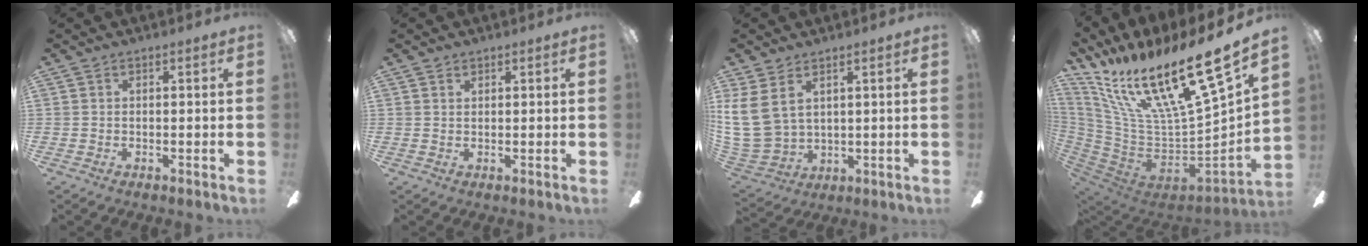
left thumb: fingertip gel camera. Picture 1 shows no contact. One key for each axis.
{"total": 0.8, "fx": 0.6, "fy": 0.4, "fz": 0.4, "tx": -0.009, "ty": 0.002, "tz": 0.011}
{"total": 11.6, "fx": 4.7, "fy": 8.0, "fz": 7.1, "tx": -0.182, "ty": -0.021, "tz": 0.092}
{"total": 24.3, "fx": 16.4, "fy": 5.3, "fz": 17.1, "tx": -0.296, "ty": -0.139, "tz": 0.279}